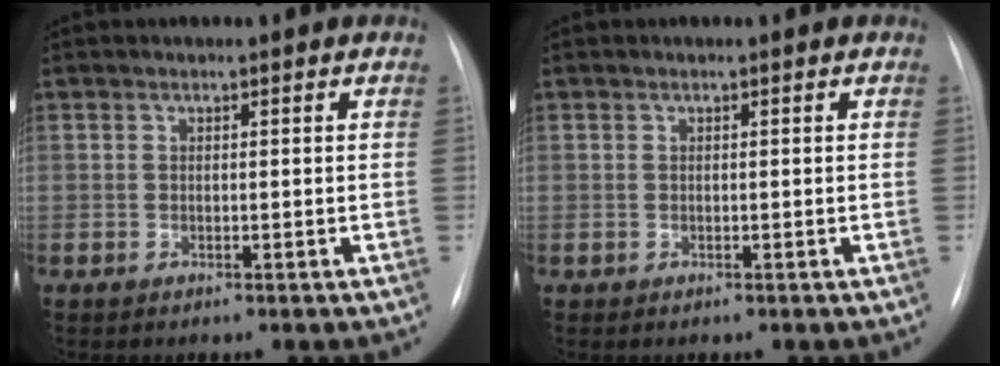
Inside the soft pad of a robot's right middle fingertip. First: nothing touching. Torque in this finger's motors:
{"motor_torque": [-0.46, -0.27, -0.03, 0.00]}